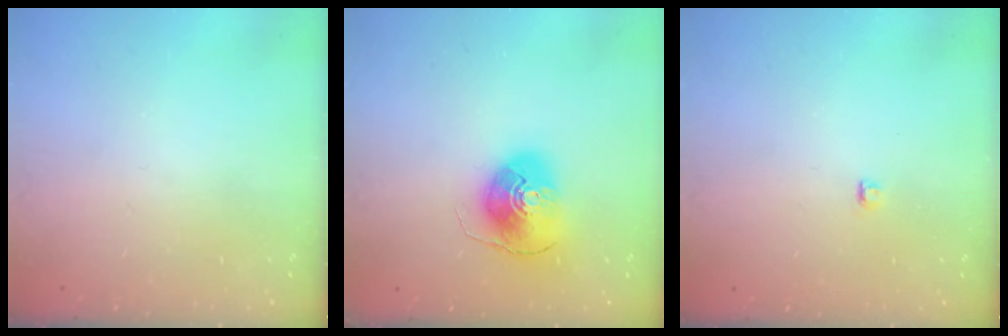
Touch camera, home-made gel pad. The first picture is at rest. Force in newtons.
{"total": 10.0, "press": 9.9, "slide": 1.4}
{"total": 2.8, "press": 2.7, "slide": 0.3}